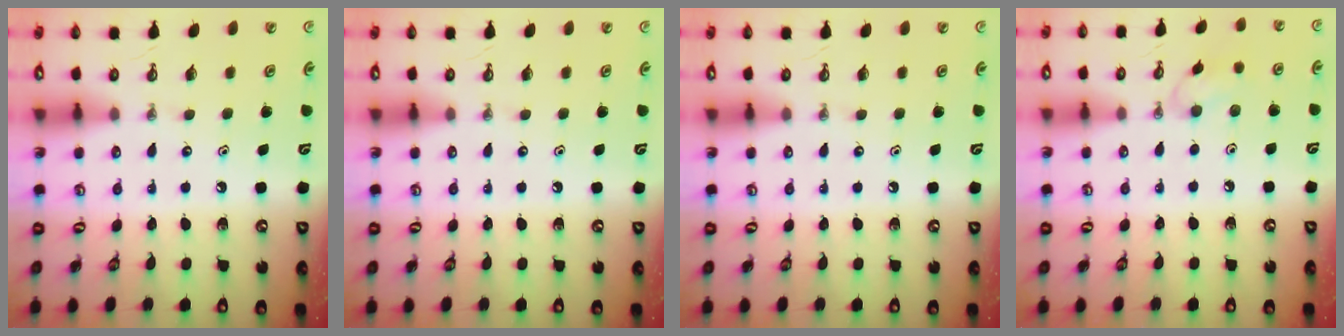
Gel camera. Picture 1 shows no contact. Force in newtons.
{"total": 0.0}
{"total": 0.0}
{"total": 6.7, "press": 5.9, "slide": 3.2}